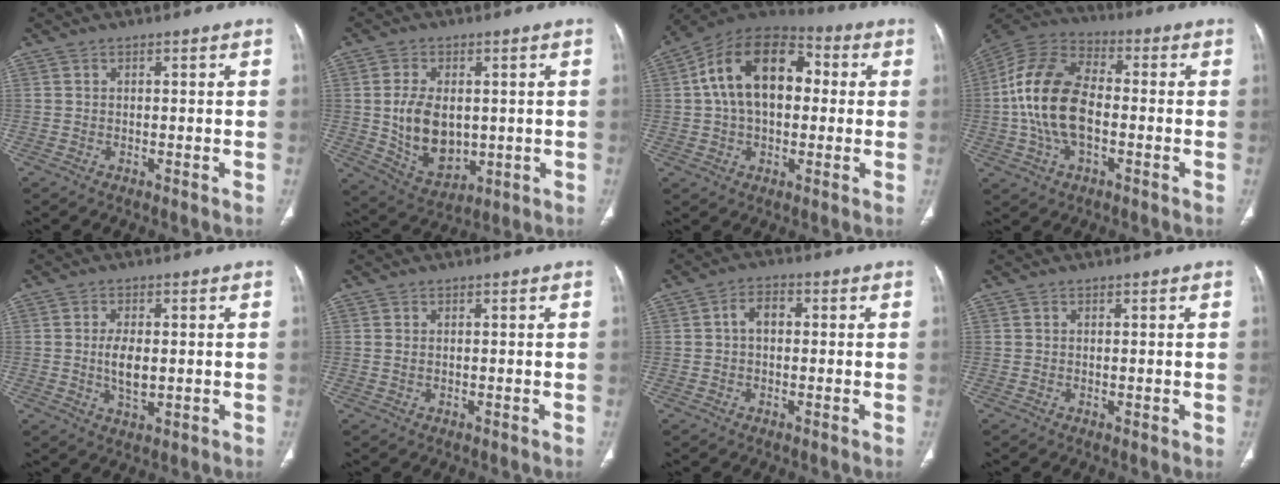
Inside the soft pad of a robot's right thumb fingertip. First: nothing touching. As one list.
[{"total": 11.8, "force": [0.3, 7.8, 8.9], "torque": [-0.138, -0.011, 0.025]}, {"total": 18.2, "force": [2.6, 11.5, 13.8], "torque": [-0.213, 0.035, 0.034]}, {"total": 16.6, "force": [-1.6, 9.7, 13.3], "torque": [-0.263, 0.029, -0.035]}, {"total": 5.2, "force": [-0.1, 2.7, 4.5], "torque": [-0.081, -0.007, 0.001]}, {"total": 0.5, "force": [0.2, 0.3, 0.4], "torque": [-0.012, 0.002, 0.005]}, {"total": 3.9, "force": [0.3, 2.6, 2.9], "torque": [-0.043, 0.017, -0.002]}, {"total": 0.6, "force": [0.0, 0.2, 0.5], "torque": [-0.011, -0.004, 0.002]}]